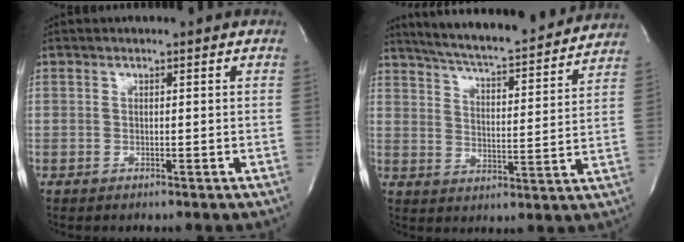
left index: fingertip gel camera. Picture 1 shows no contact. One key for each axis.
{"total": 20.6, "fx": 18.9, "fy": 2.0, "fz": 7.9, "tx": -0.130, "ty": -0.010, "tz": 0.259}